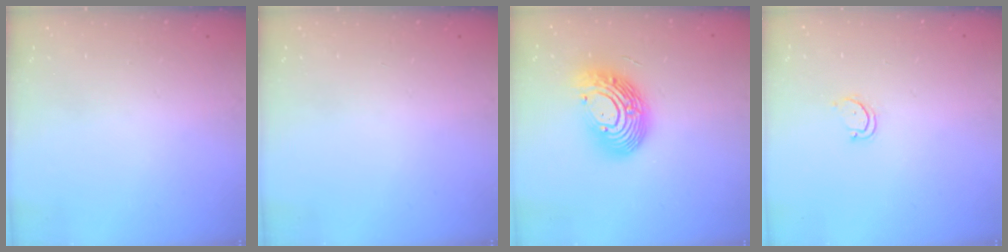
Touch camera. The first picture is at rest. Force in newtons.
{"total": 0.0}
{"total": 15.1, "press": 15.1, "slide": 1.4}
{"total": 2.7, "press": 2.7, "slide": 0.3}